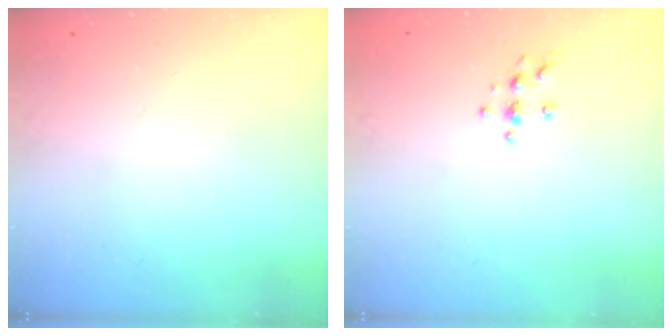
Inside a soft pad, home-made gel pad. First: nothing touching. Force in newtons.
{"total": 5.4, "press": 5.4, "slide": 0.7}